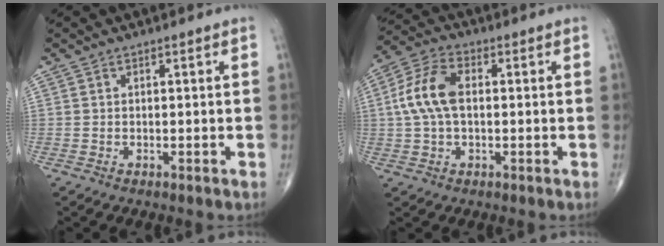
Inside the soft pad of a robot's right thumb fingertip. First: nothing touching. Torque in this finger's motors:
{"motor_torque": [-0.14, 1.16, 0.96, 0.05, 0.13]}